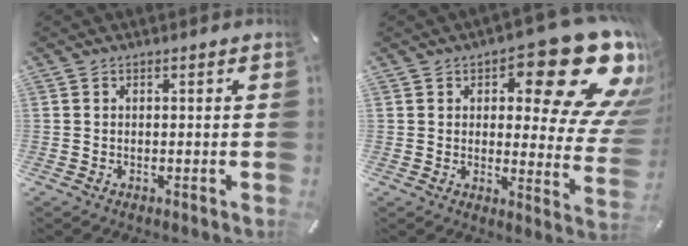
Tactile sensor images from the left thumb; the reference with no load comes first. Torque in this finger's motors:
{"motor_torque": [2.87, 2.13, 1.92, -0.85, 0.16]}